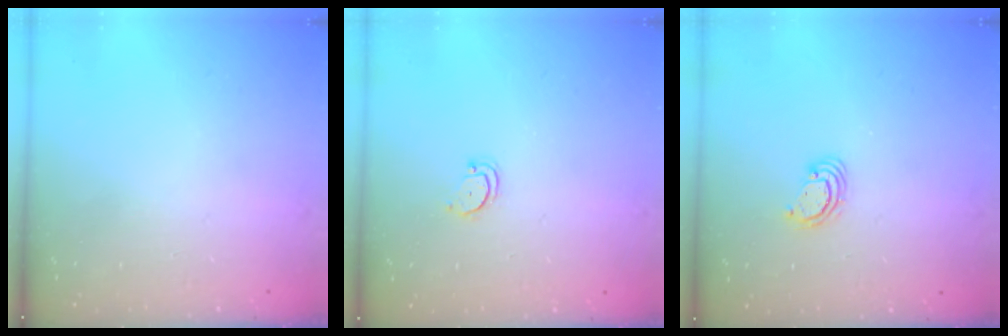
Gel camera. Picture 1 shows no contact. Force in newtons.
{"total": 3.0, "press": 3.0, "slide": 0.2}
{"total": 3.5, "press": 3.5, "slide": 0.3}